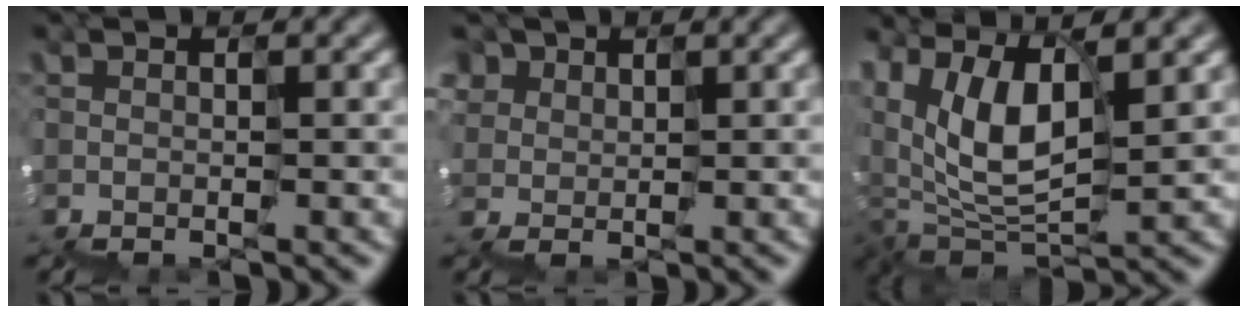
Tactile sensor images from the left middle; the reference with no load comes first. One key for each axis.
{"total": 3.3, "fx": 1.2, "fy": 3.0, "fz": -0.6, "tx": 0.022, "ty": 0.019, "tz": 0.021}
{"total": 5.2, "fx": 3.2, "fy": 2.7, "fz": 3.0, "tx": -0.077, "ty": 0.011, "tz": 0.058}